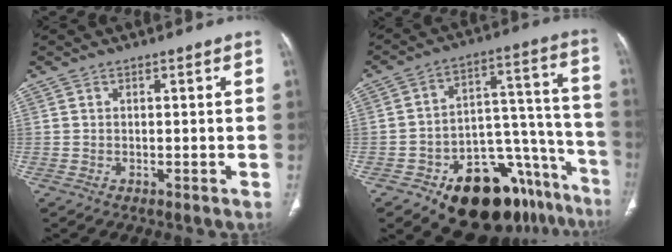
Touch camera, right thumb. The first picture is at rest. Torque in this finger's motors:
{"motor_torque": [1.37, -0.85, 0.69, -1.39, 0.36]}